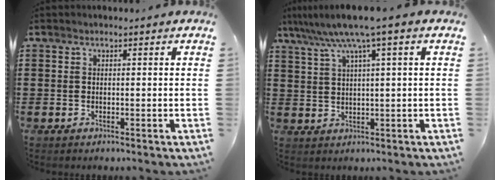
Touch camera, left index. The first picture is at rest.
{"total": 5.7, "force": [3.1, -0.5, 4.8], "torque": [-0.108, -0.011, 0.047]}